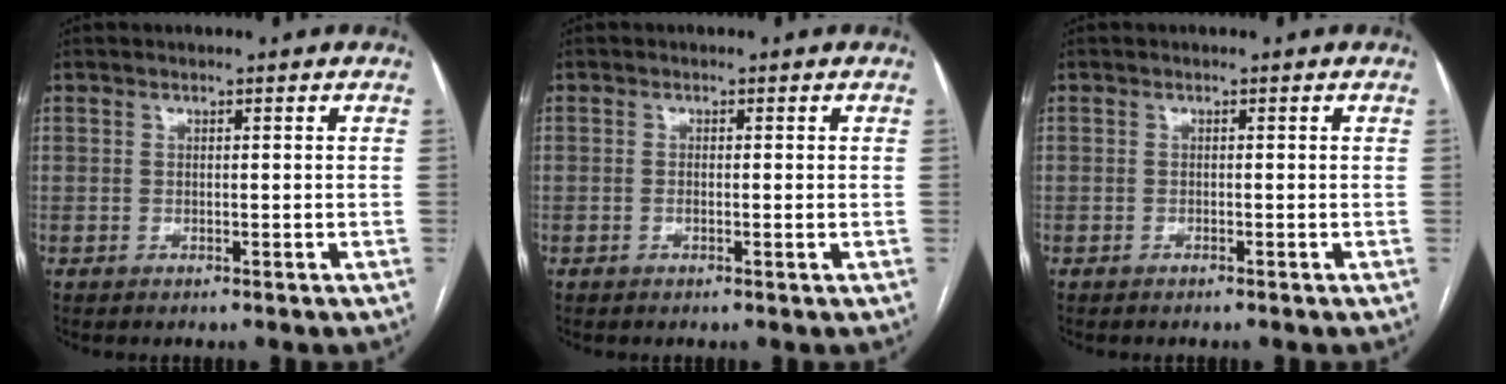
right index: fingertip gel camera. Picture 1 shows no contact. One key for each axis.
{"total": 0.9, "fx": -0.1, "fy": 0.2, "fz": 0.9, "tx": -0.015, "ty": 0.000, "tz": -0.002}
{"total": 0.0}